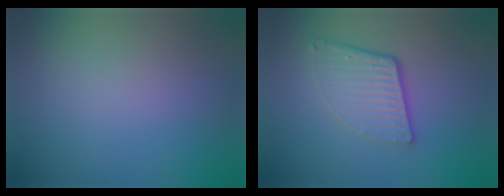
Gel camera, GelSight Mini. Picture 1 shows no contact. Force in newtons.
{"total": 4.4, "press": 2.9, "slide": 3.3}